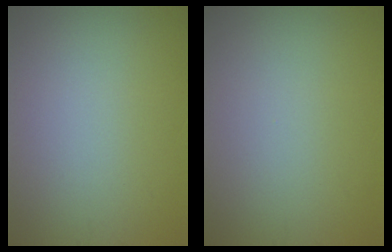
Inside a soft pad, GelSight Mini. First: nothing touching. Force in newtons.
{"total": 0.0}